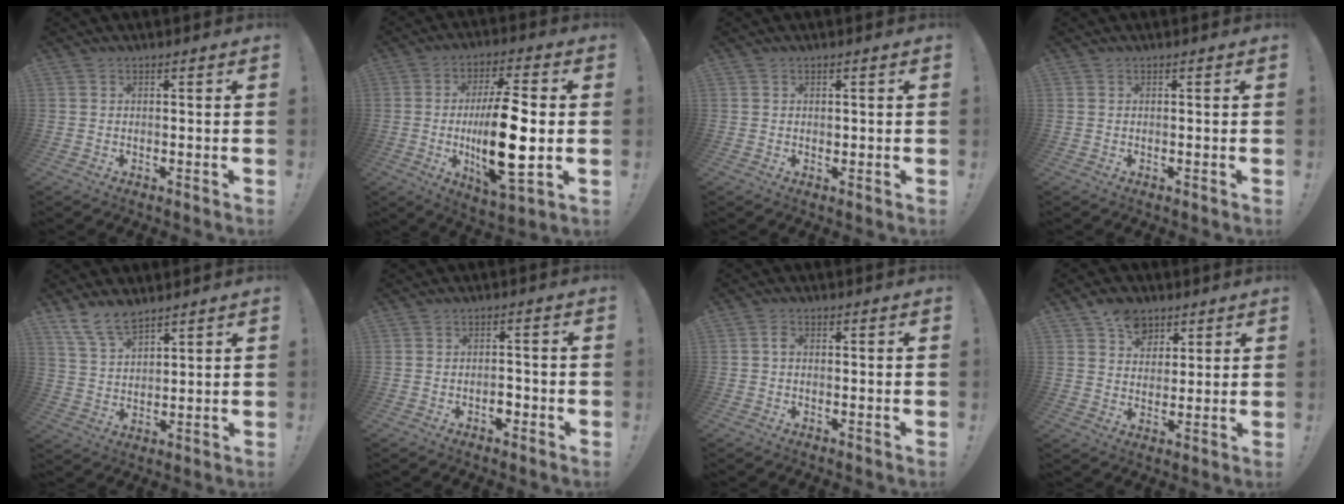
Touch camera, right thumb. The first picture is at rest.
{"total": 19.1, "force": [-1.5, 5.9, 18.1], "torque": [-0.319, -0.006, -0.025]}
{"total": 0.5, "force": [0.2, 0.5, 0.1], "torque": [-0.005, 0.004, 0.004]}
{"total": 0.0}
{"total": 8.6, "force": [6.9, 3.5, 3.8], "torque": [-0.075, -0.035, 0.134]}
{"total": 2.8, "force": [-1.4, 1.7, 1.7], "torque": [-0.015, 0.001, -0.026]}
{"total": 1.5, "force": [-0.2, 0.9, 1.1], "torque": [-0.022, 0.006, -0.005]}
{"total": 9.4, "force": [5.5, 7.0, 3.0], "torque": [-0.035, -0.026, 0.106]}